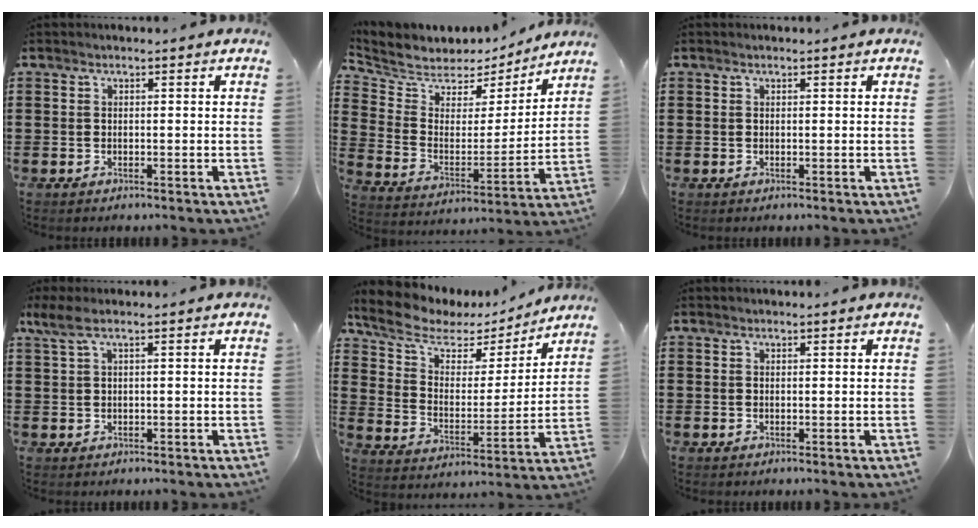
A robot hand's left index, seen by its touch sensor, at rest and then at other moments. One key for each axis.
{"total": 5.4, "fx": 4.8, "fy": 2.4, "fz": -0.3, "tx": -0.039, "ty": -0.041, "tz": 0.079}
{"total": 0.0}
{"total": 2.4, "fx": 0.9, "fy": 0.6, "fz": 2.2, "tx": -0.060, "ty": -0.004, "tz": 0.010}
{"total": 7.4, "fx": 5.6, "fy": 3.5, "fz": 3.2, "tx": -0.095, "ty": -0.029, "tz": 0.095}
{"total": 0.0}